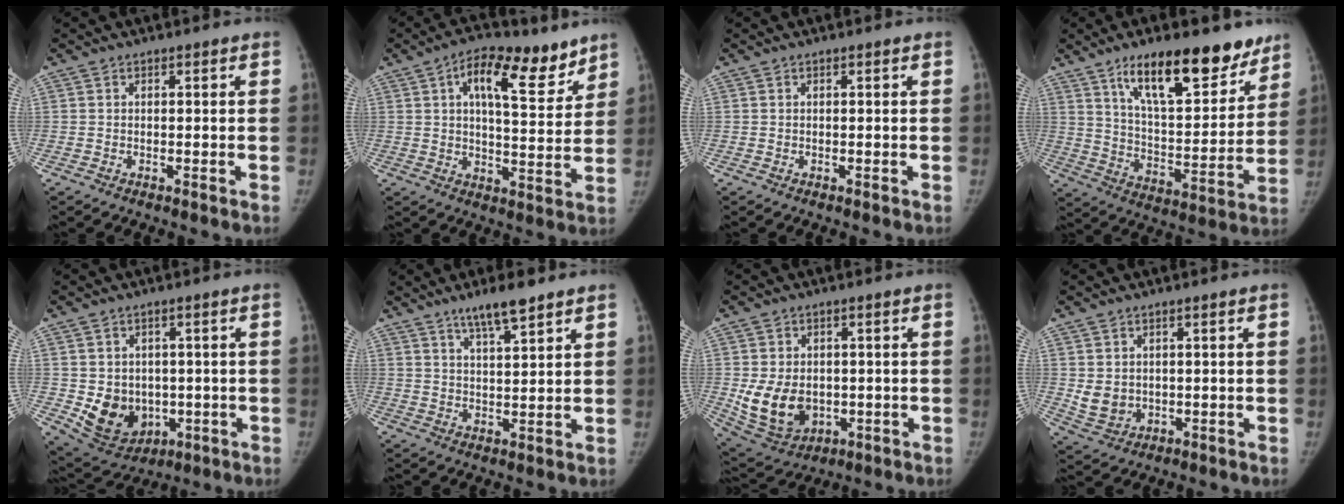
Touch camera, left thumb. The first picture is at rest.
{"total": 14.4, "force": [8.2, 6.1, 10.2], "torque": [-0.117, -0.029, 0.124]}
{"total": 0.0}
{"total": 20.5, "force": [13.6, 7.6, 13.4], "torque": [-0.156, -0.071, 0.222]}
{"total": 10.3, "force": [-1.4, 8.5, 5.7], "torque": [-0.052, -0.002, 0.003]}
{"total": 6.9, "force": [5.0, 1.0, 4.6], "torque": [-0.076, -0.029, 0.089]}
{"total": 11.2, "force": [-1.1, 8.4, 7.3], "torque": [-0.107, -0.005, 0.005]}
{"total": 4.6, "force": [0.6, 3.9, 2.4], "torque": [-0.028, -0.010, 0.026]}